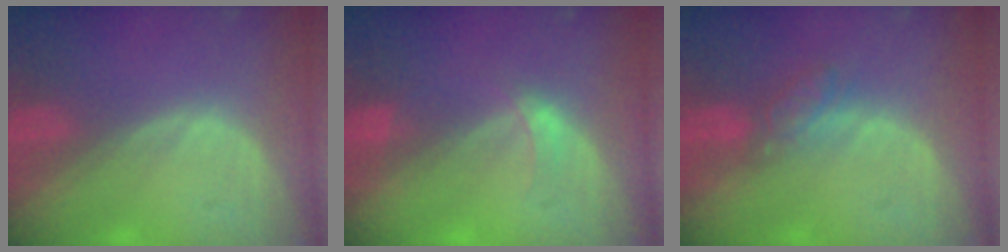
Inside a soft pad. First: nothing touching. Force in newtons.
{"total": 2.1, "press": 2.1, "slide": 0.2}
{"total": 4.5, "press": 4.1, "slide": 1.9}